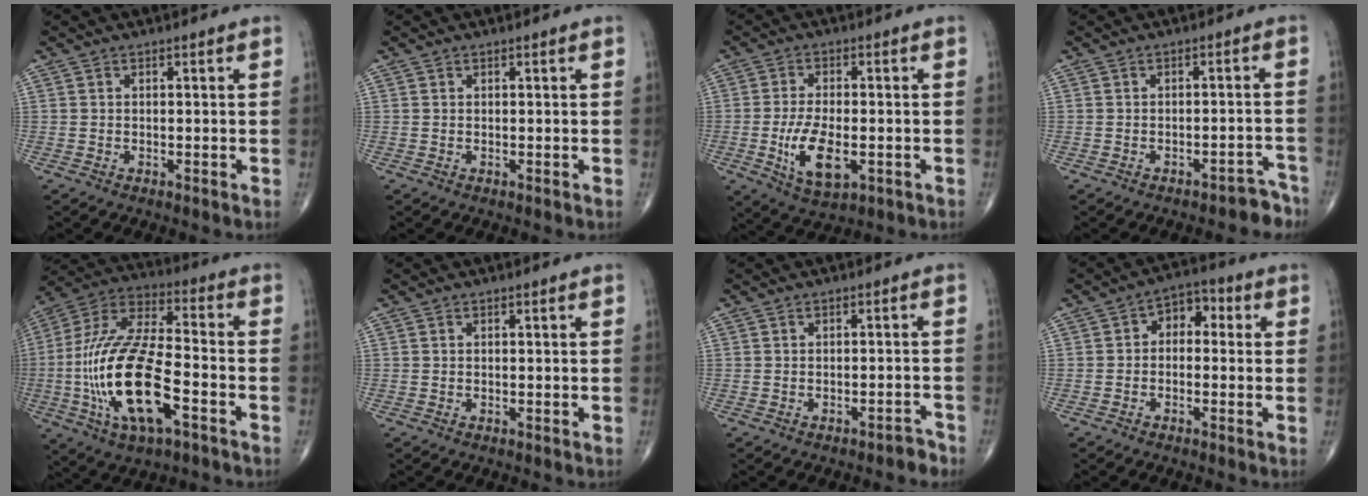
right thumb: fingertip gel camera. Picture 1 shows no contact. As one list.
[{"total": 0.0}, {"total": 9.6, "force": [-2.3, 4.5, 8.2], "torque": [-0.151, -0.005, -0.034]}, {"total": 4.2, "force": [-3.6, 1.8, 1.2], "torque": [0.004, 0.040, -0.044]}, {"total": 22.8, "force": [-6.3, 8.9, 20.0], "torque": [-0.424, 0.027, -0.107]}, {"total": 0.0}, {"total": 2.0, "force": [-1.7, 0.7, 0.7], "torque": [-0.008, 0.019, -0.021]}, {"total": 5.4, "force": [0.3, 3.8, 3.8], "torque": [-0.023, 0.024, -0.011]}]